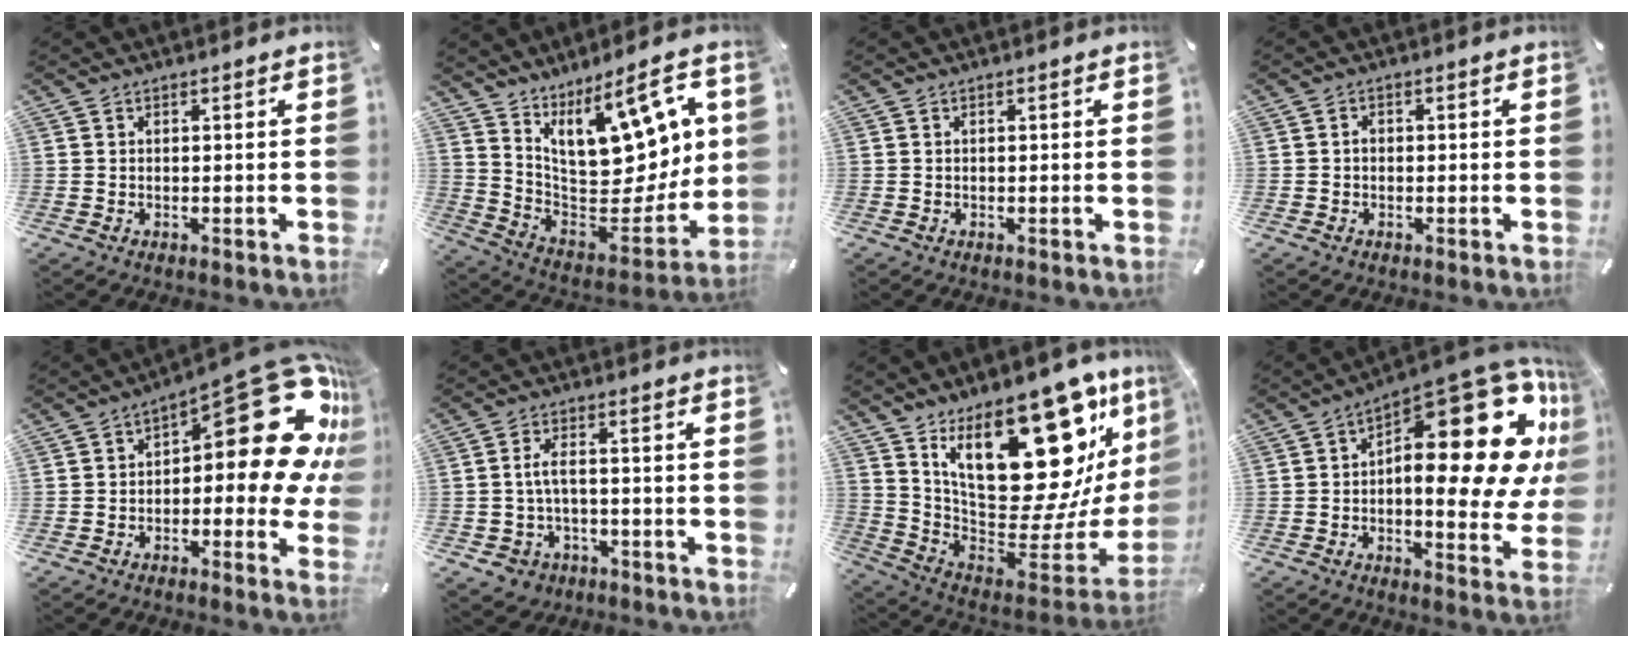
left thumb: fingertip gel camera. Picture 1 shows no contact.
{"total": 17.9, "force": [9.6, 8.8, 12.2], "torque": [-0.169, -0.081, 0.165]}
{"total": 0.0}
{"total": 1.4, "force": [-0.3, 1.2, 0.7], "torque": [-0.015, 0.005, -0.008]}
{"total": 24.3, "force": [8.8, 10.8, 19.9], "torque": [-0.231, -0.076, 0.156]}
{"total": 5.8, "force": [-1.1, 4.4, 3.6], "torque": [-0.081, 0.009, -0.023]}
{"total": 31.4, "force": [14.6, 15.7, 23.0], "torque": [-0.316, -0.115, 0.270]}
{"total": 25.0, "force": [8.1, 11.6, 20.7], "torque": [-0.247, -0.093, 0.139]}